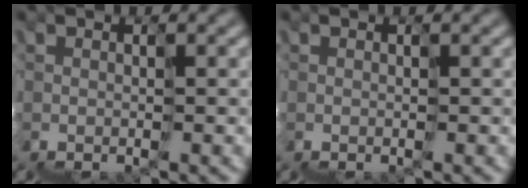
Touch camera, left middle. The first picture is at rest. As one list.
[{"total": 0.0}]